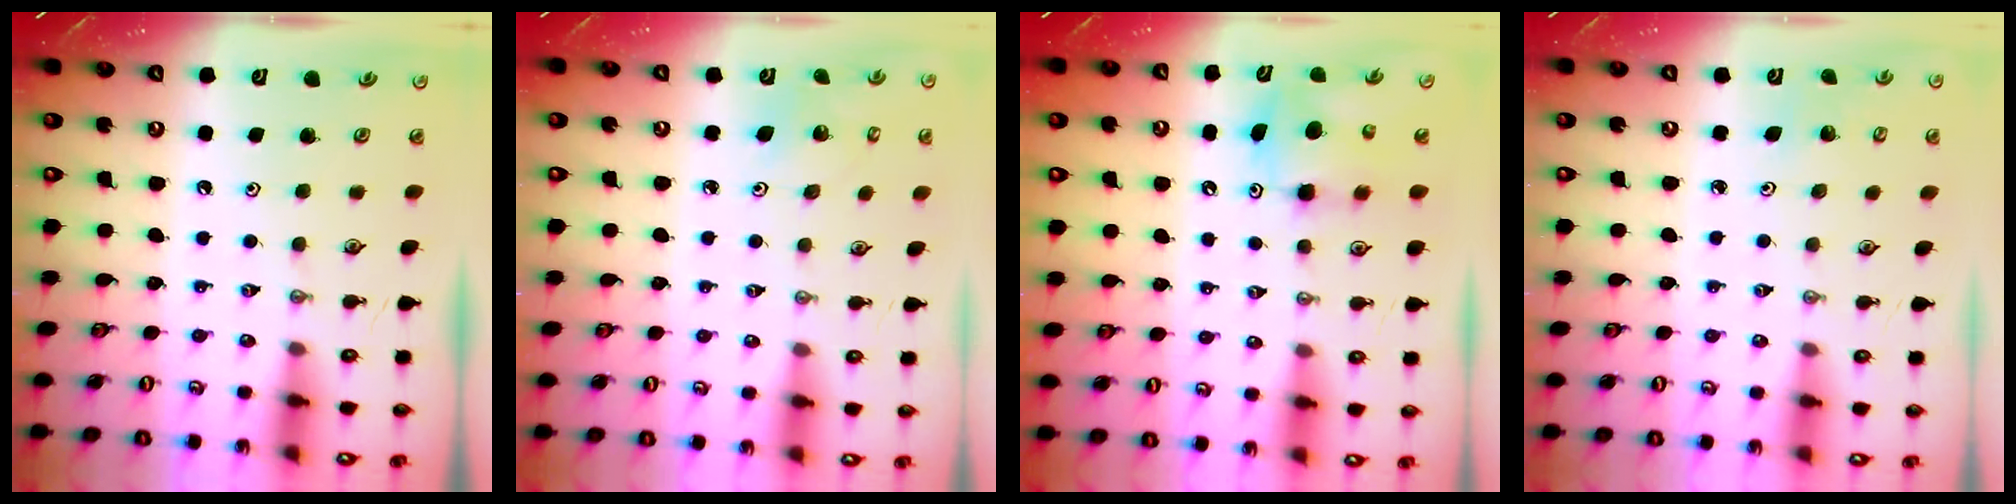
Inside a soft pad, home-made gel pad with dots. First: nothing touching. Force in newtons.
{"total": 4.0, "press": 4.0, "slide": 0.2}
{"total": 8.9, "press": 8.9, "slide": 0.6}
{"total": 1.4, "press": 1.4, "slide": 0.1}